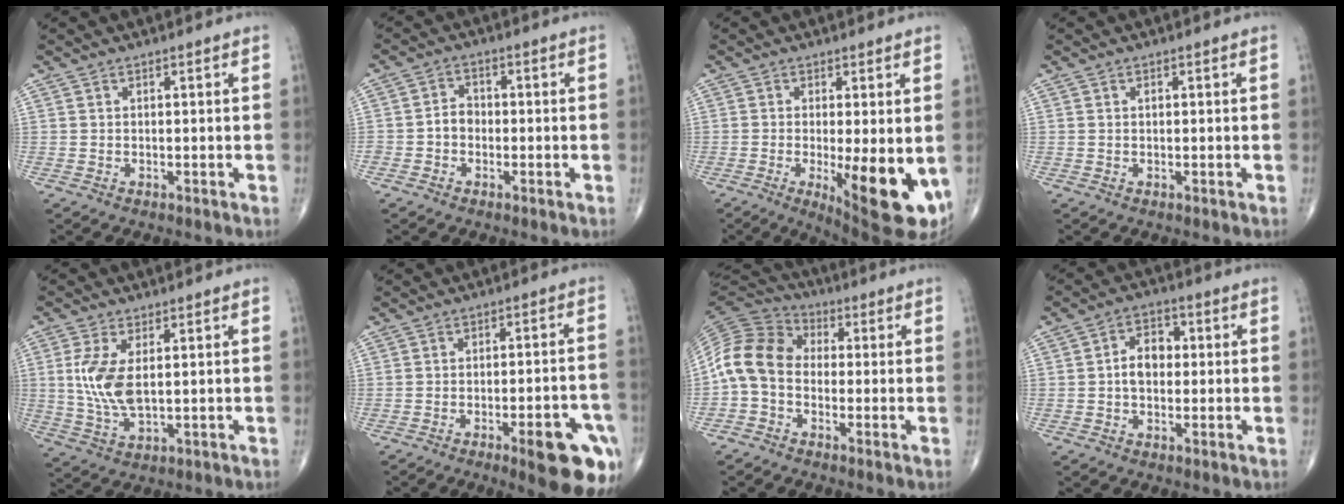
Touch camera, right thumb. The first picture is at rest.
{"total": 3.3, "force": [-1.0, 2.7, 1.7], "torque": [-0.014, 0.014, -0.024]}
{"total": 13.0, "force": [-2.8, 3.9, 12.1], "torque": [-0.162, -0.025, -0.028]}
{"total": 0.5, "force": [0.1, 0.3, 0.4], "torque": [-0.006, 0.001, 0.002]}
{"total": 8.7, "force": [1.2, 4.0, 7.7], "torque": [-0.170, -0.010, 0.032]}
{"total": 13.7, "force": [-6.8, 3.7, 11.3], "torque": [-0.097, 0.032, -0.079]}
{"total": 10.7, "force": [-1.4, 8.2, 6.8], "torque": [-0.127, 0.036, -0.045]}
{"total": 6.1, "force": [0.0, 4.3, 4.4], "torque": [-0.058, 0.020, -0.009]}